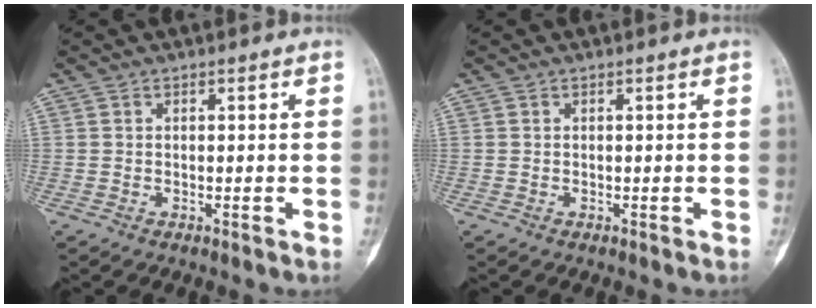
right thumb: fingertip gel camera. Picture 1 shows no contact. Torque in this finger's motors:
{"motor_torque": [0.00, 0.00, 0.00, 0.00, 0.00]}